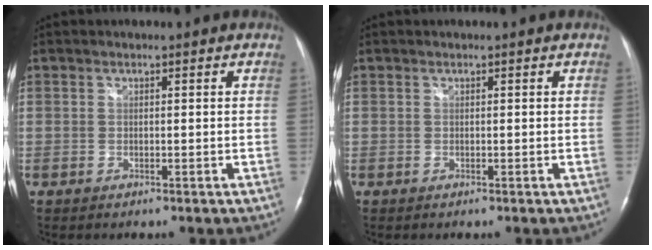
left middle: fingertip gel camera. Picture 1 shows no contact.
{"total": 0.0}